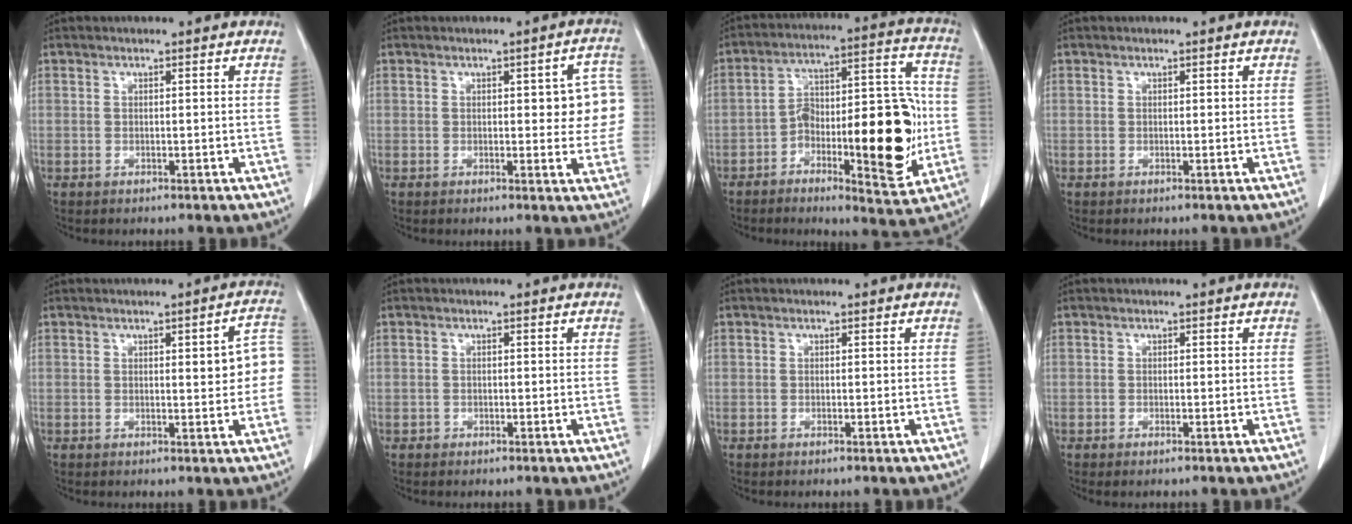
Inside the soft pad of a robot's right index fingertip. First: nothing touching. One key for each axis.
{"total": 7.3, "fx": 0.8, "fy": 2.6, "fz": 6.8, "tx": -0.059, "ty": 0.017, "tz": 0.005}
{"total": 18.9, "fx": -4.3, "fy": 6.0, "fz": 17.4, "tx": -0.253, "ty": 0.032, "tz": -0.056}
{"total": 0.0}
{"total": 5.8, "fx": 0.4, "fy": 1.6, "fz": 5.6, "tx": -0.060, "ty": 0.017, "tz": 0.003}
{"total": 0.7, "fx": -0.4, "fy": 0.5, "fz": -0.1, "tx": -0.003, "ty": 0.004, "tz": -0.009}
{"total": 0.0}
{"total": 0.7, "fx": -0.5, "fy": 0.0, "fz": 0.4, "tx": -0.010, "ty": -0.002, "tz": -0.008}